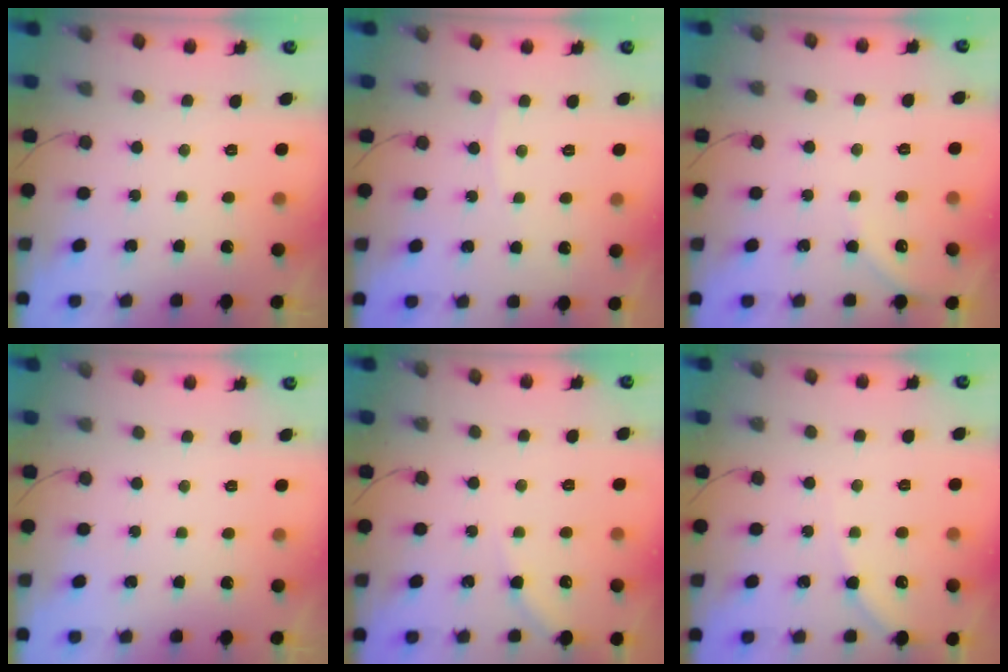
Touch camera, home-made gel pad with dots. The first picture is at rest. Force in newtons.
{"total": 3.1, "press": 3.1, "slide": 0.4}
{"total": 2.3, "press": 2.3, "slide": 0.4}
{"total": 0.0}
{"total": 4.1, "press": 4.1, "slide": 0.5}
{"total": 5.5, "press": 5.5, "slide": 0.6}